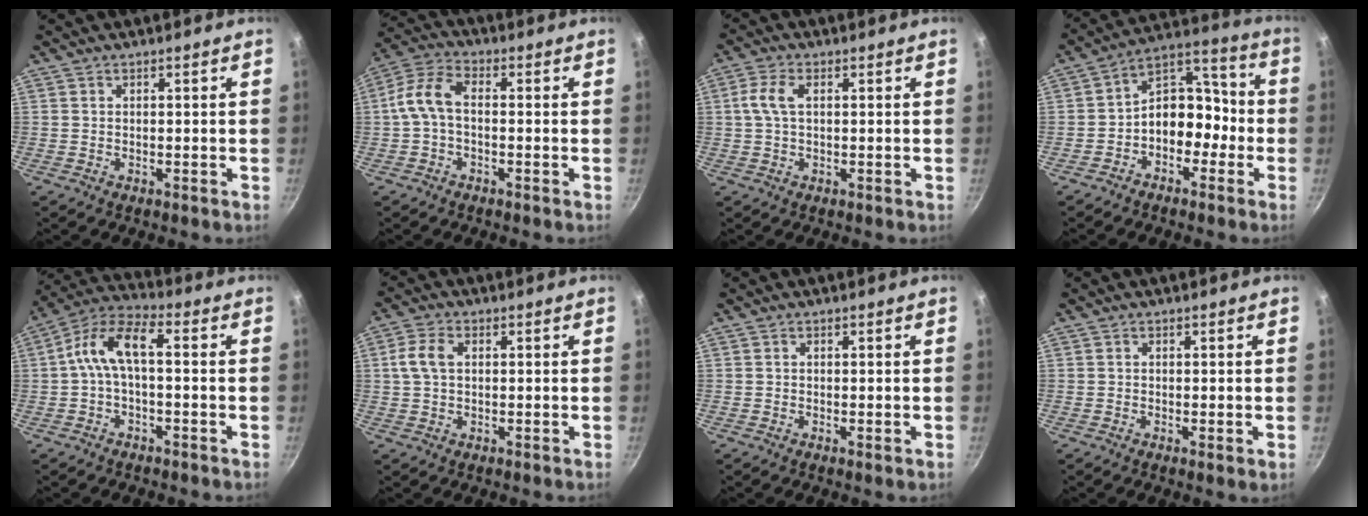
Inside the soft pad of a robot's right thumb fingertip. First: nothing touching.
{"total": 7.7, "force": [-0.4, 4.5, 6.3], "torque": [-0.130, 0.027, -0.017]}
{"total": 4.7, "force": [0.8, 2.5, 3.8], "torque": [-0.097, 0.013, 0.014]}
{"total": 12.1, "force": [-2.7, 8.2, 8.4], "torque": [-0.093, 0.051, -0.059]}
{"total": 9.6, "force": [0.2, 4.5, 8.5], "torque": [-0.168, 0.040, -0.006]}
{"total": 5.1, "force": [0.9, 3.3, 3.8], "torque": [-0.086, 0.012, 0.015]}
{"total": 0.7, "force": [-0.2, 0.2, 0.6], "torque": [-0.015, -0.004, -0.004]}
{"total": 1.3, "force": [-0.2, 0.3, 1.3], "torque": [-0.027, -0.006, -0.006]}